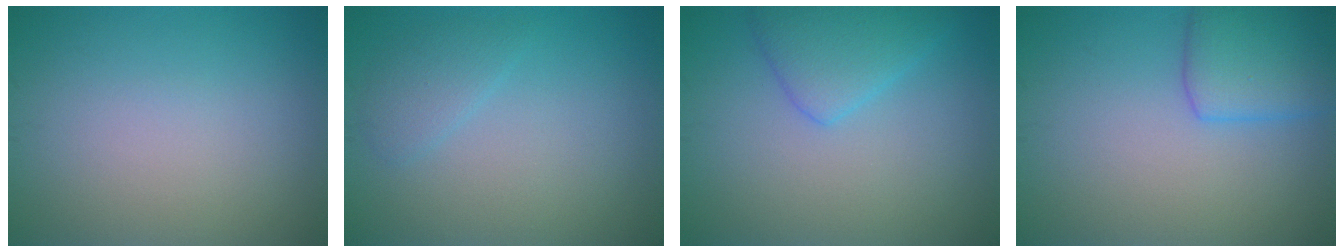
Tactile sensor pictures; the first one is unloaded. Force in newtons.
{"total": 1.6, "press": 1.6, "slide": 0.0}
{"total": 3.3, "press": 3.3, "slide": 0.1}
{"total": 4.1, "press": 4.1, "slide": 0.1}